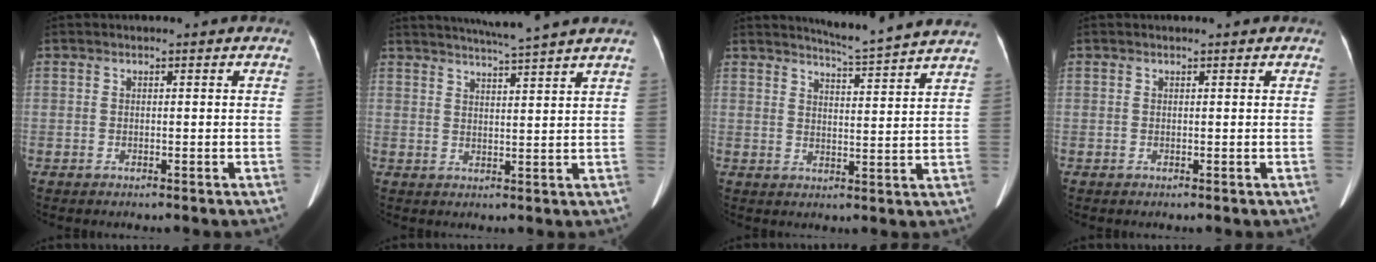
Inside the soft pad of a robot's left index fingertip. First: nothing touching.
{"total": 8.6, "force": [7.6, -1.8, 3.6], "torque": [-0.058, 0.004, 0.104]}
{"total": 9.8, "force": [9.3, -1.6, 2.5], "torque": [-0.052, -0.019, 0.119]}
{"total": 0.7, "force": [0.7, 0.1, 0.2], "torque": [-0.007, 0.008, 0.009]}